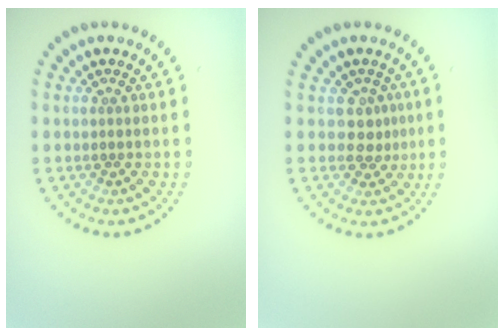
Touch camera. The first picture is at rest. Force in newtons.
{"total": 1.9, "press": 1.4, "slide": 1.3}